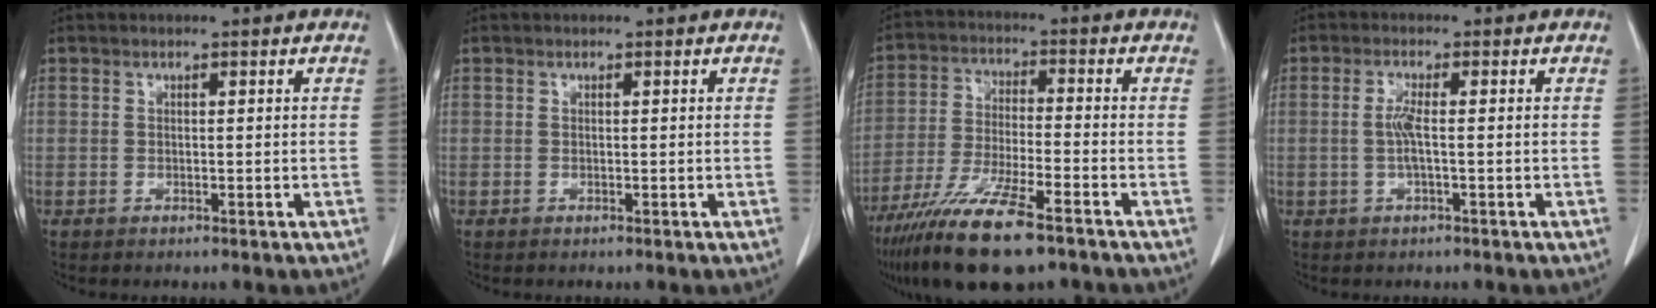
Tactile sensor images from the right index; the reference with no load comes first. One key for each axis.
{"total": 0.0}
{"total": 15.9, "fx": -10.3, "fy": 3.0, "fz": 11.7, "tx": -0.244, "ty": -0.037, "tz": -0.190}
{"total": 2.6, "fx": -0.2, "fy": 0.1, "fz": 2.6, "tx": -0.053, "ty": 0.002, "tz": -0.005}